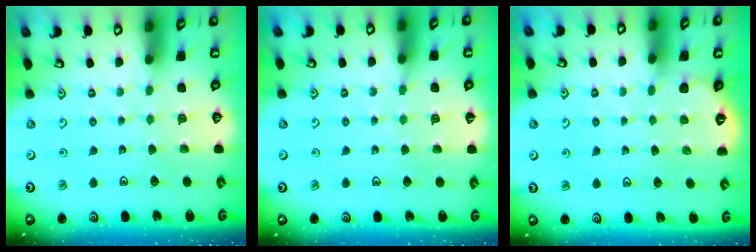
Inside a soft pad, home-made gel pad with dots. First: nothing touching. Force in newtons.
{"total": 2.7, "press": 2.7, "slide": 0.4}
{"total": 1.8, "press": 1.8, "slide": 0.2}